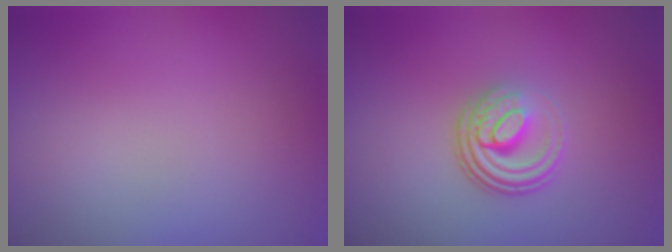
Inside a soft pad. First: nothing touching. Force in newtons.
{"total": 4.0, "press": 2.7, "slide": 3.0}